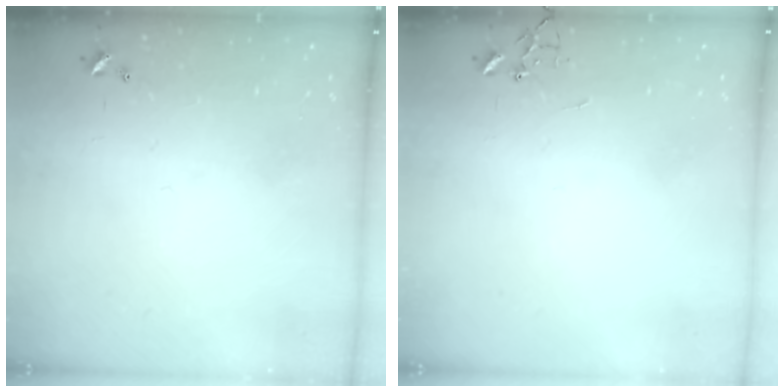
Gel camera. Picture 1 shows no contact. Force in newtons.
{"total": 0.0}